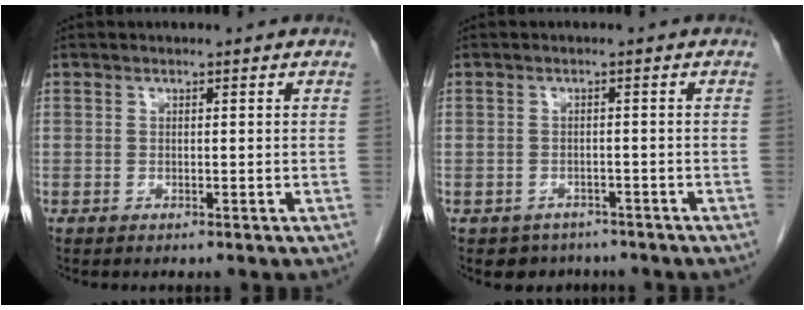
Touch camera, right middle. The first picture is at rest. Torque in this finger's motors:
{"motor_torque": [0.04, 0.00, -0.02, 0.01]}